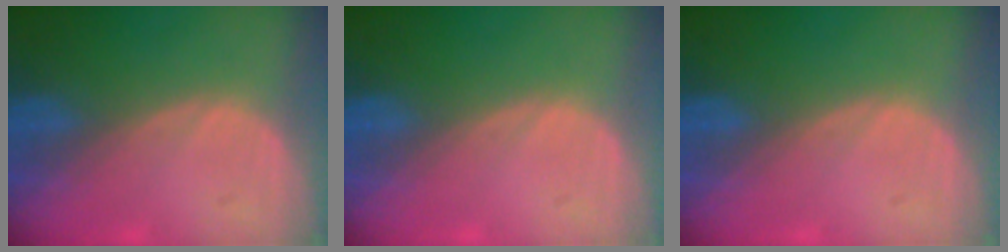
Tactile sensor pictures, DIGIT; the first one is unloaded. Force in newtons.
{"total": 0.0}
{"total": 0.0}